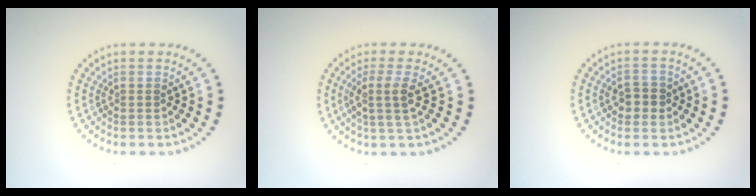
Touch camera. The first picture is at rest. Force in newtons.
{"total": 2.3, "press": 1.8, "slide": 1.3}
{"total": 2.0, "press": 2.0, "slide": 0.4}